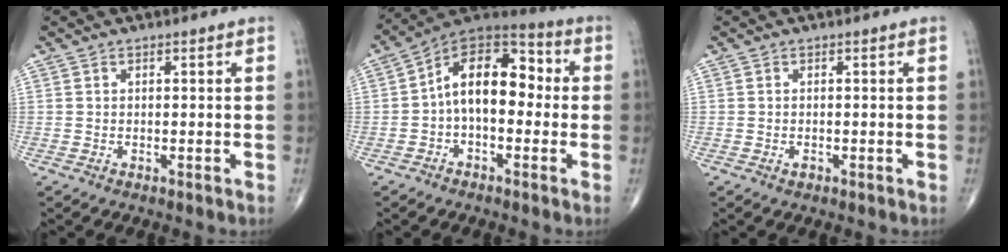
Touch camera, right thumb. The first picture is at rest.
{"total": 14.1, "force": [-0.2, 8.3, 11.4], "torque": [-0.149, 0.048, -0.019]}
{"total": 0.8, "force": [-0.3, 0.5, 0.5], "torque": [-0.007, 0.001, -0.005]}